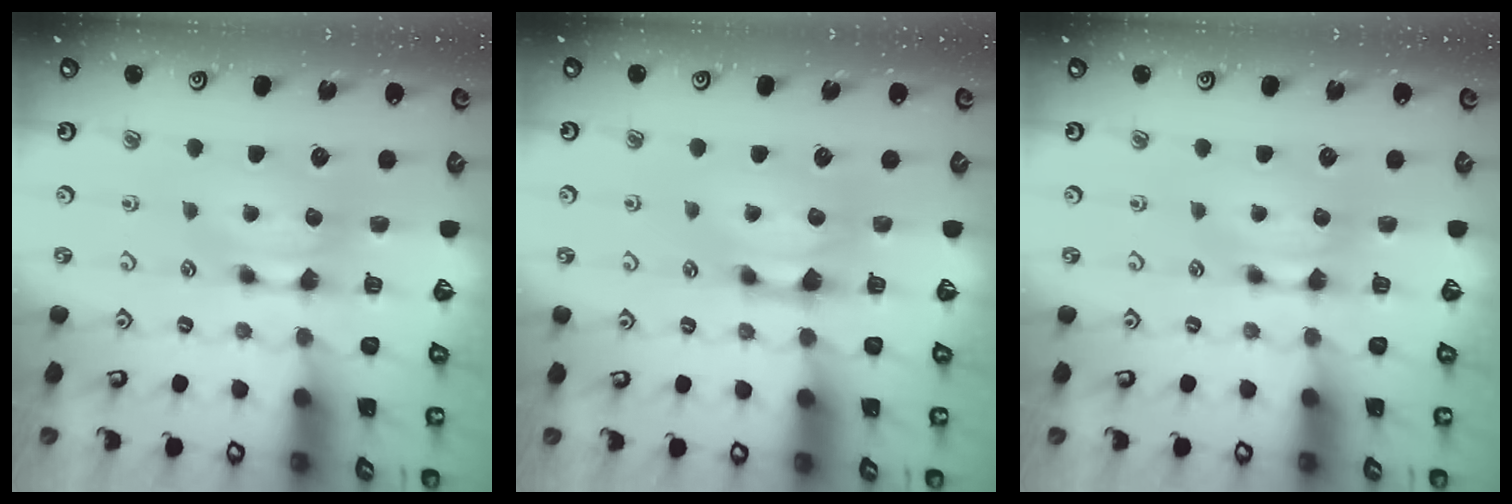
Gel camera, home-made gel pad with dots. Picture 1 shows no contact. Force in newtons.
{"total": 1.6, "press": 1.1, "slide": 1.1}
{"total": 0.0}